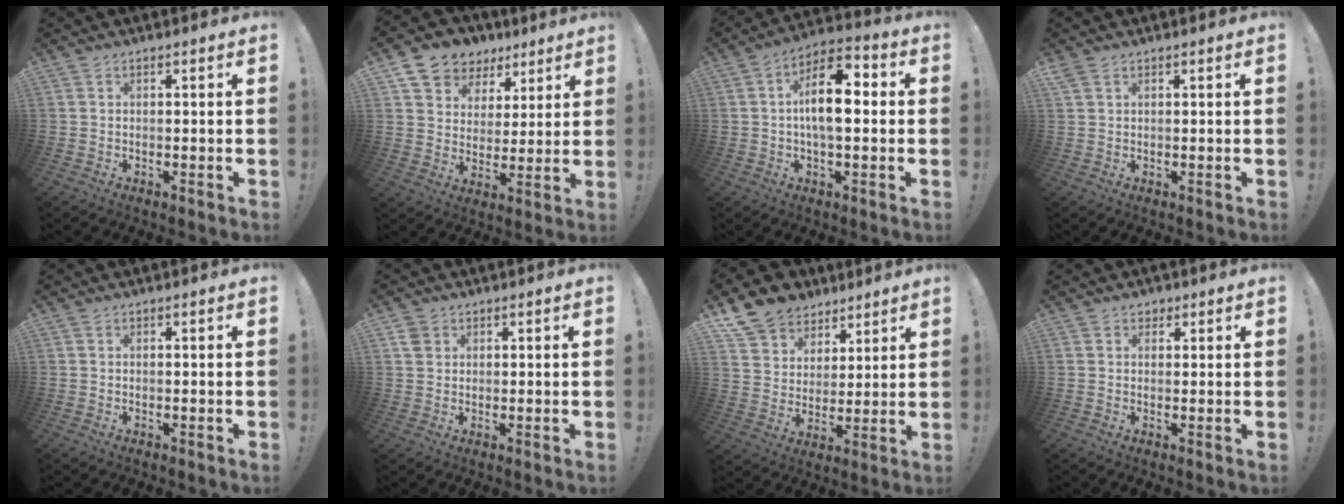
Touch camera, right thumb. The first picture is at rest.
{"total": 10.0, "force": [6.4, 7.4, 2.0], "torque": [-0.033, -0.049, 0.127]}
{"total": 13.5, "force": [0.7, 6.5, 11.8], "torque": [-0.191, 0.007, 0.007]}
{"total": 1.6, "force": [1.0, 0.9, 0.9], "torque": [-0.022, 0.003, 0.022]}
{"total": 0.0}
{"total": 3.0, "force": [1.6, 2.4, 0.9], "torque": [-0.005, -0.005, 0.028]}
{"total": 12.0, "force": [8.2, 8.4, 2.7], "torque": [-0.048, -0.055, 0.164]}
{"total": 2.4, "force": [1.3, 1.9, 0.7], "torque": [-0.005, -0.003, 0.023]}